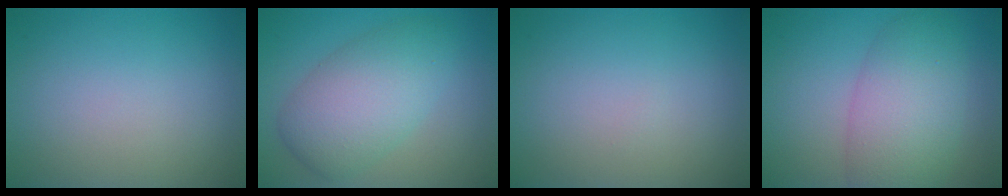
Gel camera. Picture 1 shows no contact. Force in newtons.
{"total": 6.3, "press": 6.3, "slide": 0.4}
{"total": 0.0}
{"total": 6.6, "press": 6.6, "slide": 0.4}